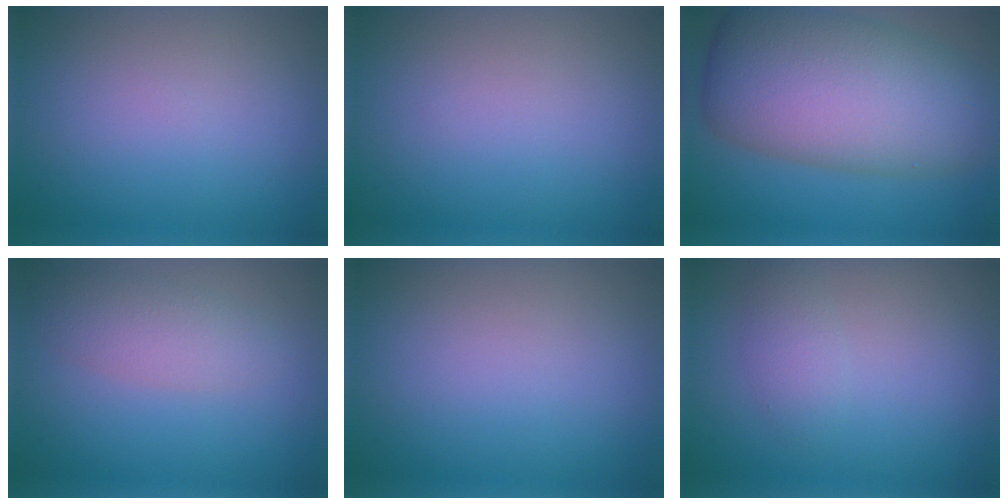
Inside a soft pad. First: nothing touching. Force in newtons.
{"total": 0.0}
{"total": 10.1, "press": 10.0, "slide": 0.7}
{"total": 2.9, "press": 2.9, "slide": 0.1}
{"total": 0.0}
{"total": 1.6, "press": 1.6, "slide": 0.0}